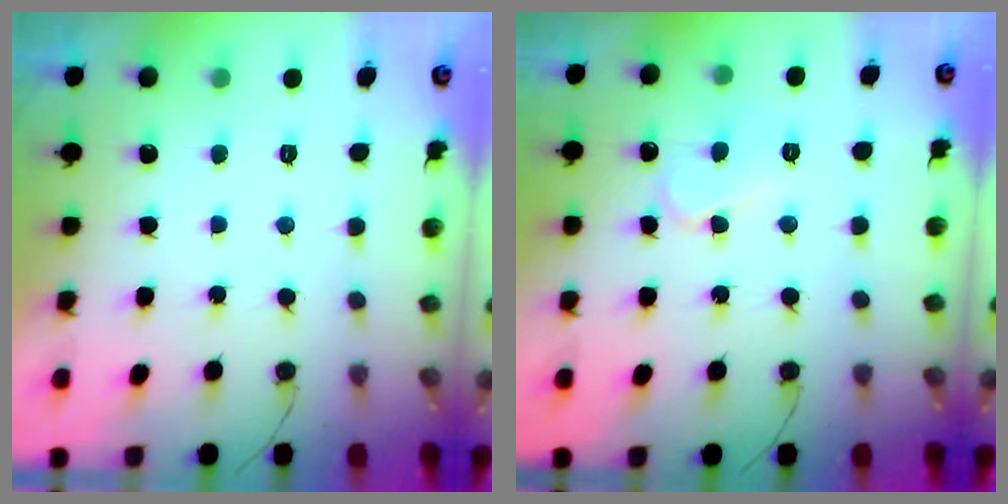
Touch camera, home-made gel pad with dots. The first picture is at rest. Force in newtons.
{"total": 6.3, "press": 6.3, "slide": 0.6}